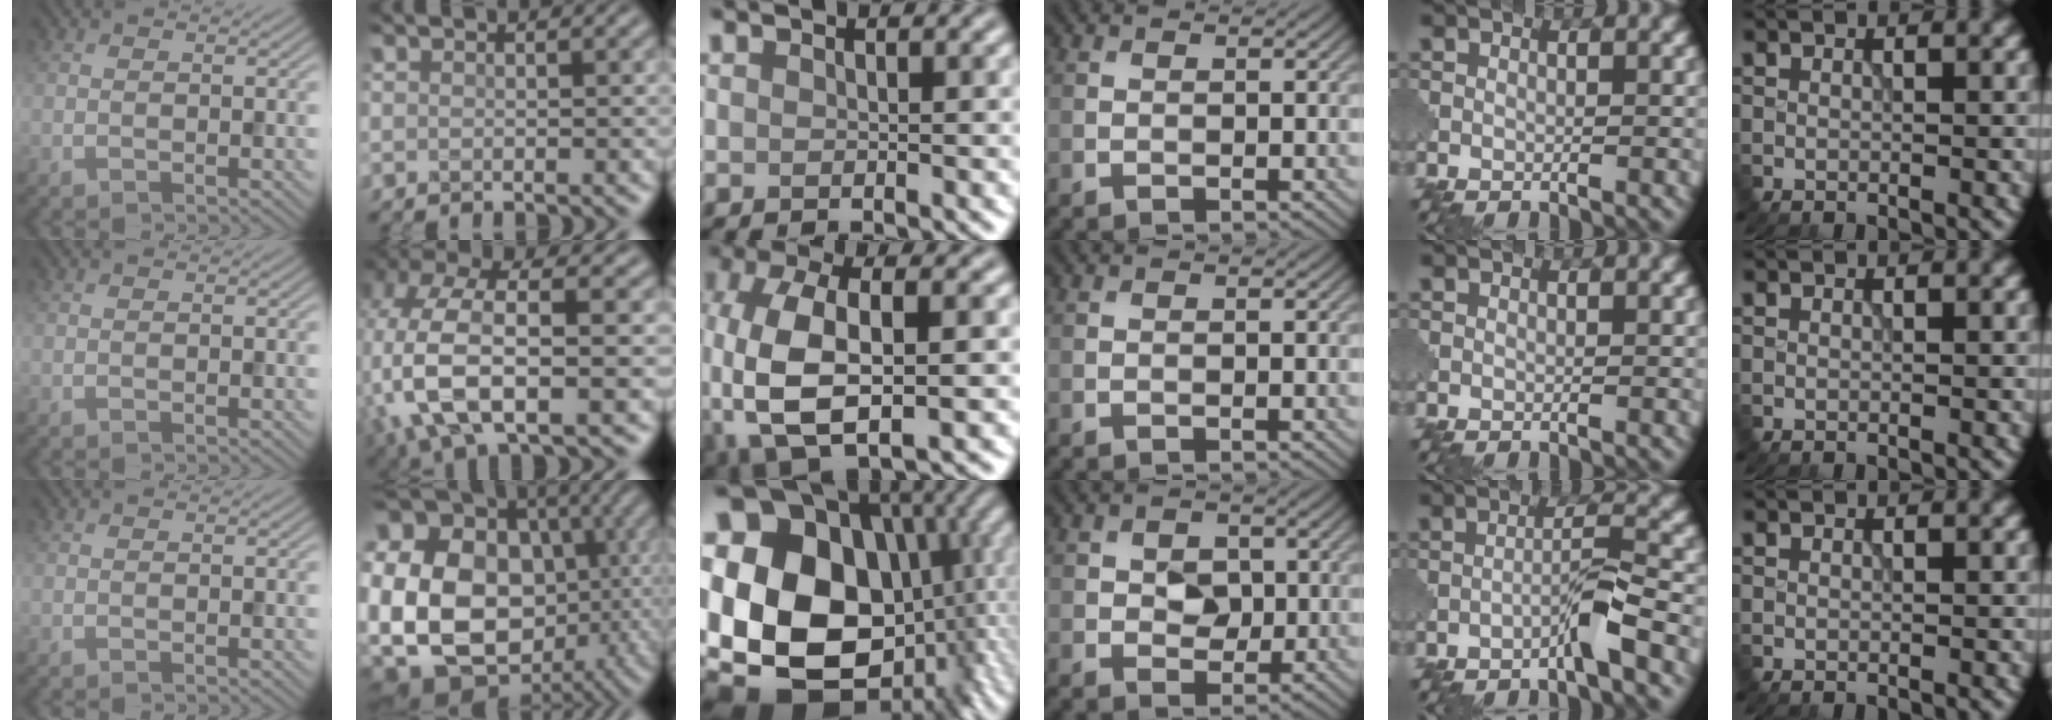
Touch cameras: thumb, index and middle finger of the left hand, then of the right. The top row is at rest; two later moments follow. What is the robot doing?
{"motion": "extract", "object": "pin"}